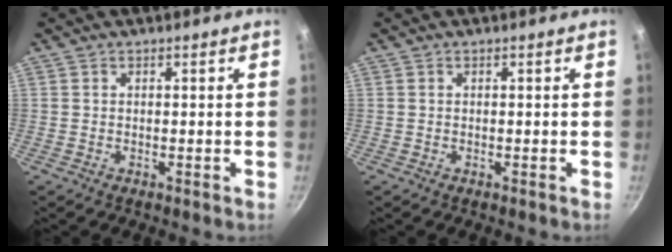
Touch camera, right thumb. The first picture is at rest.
{"total": 0.0}